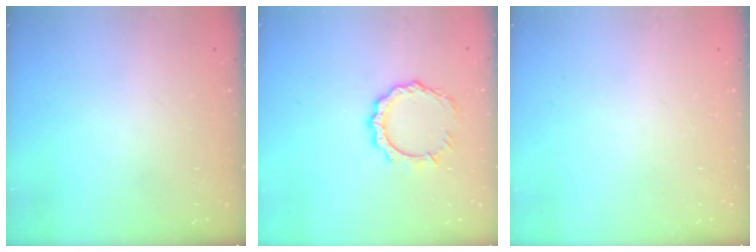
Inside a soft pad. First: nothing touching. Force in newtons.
{"total": 9.1, "press": 9.1, "slide": 0.7}
{"total": 0.0}